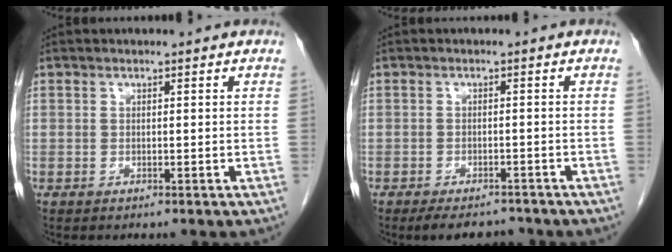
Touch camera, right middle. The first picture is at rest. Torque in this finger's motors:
{"motor_torque": [0.54, -0.35, 0.06, 0.03]}